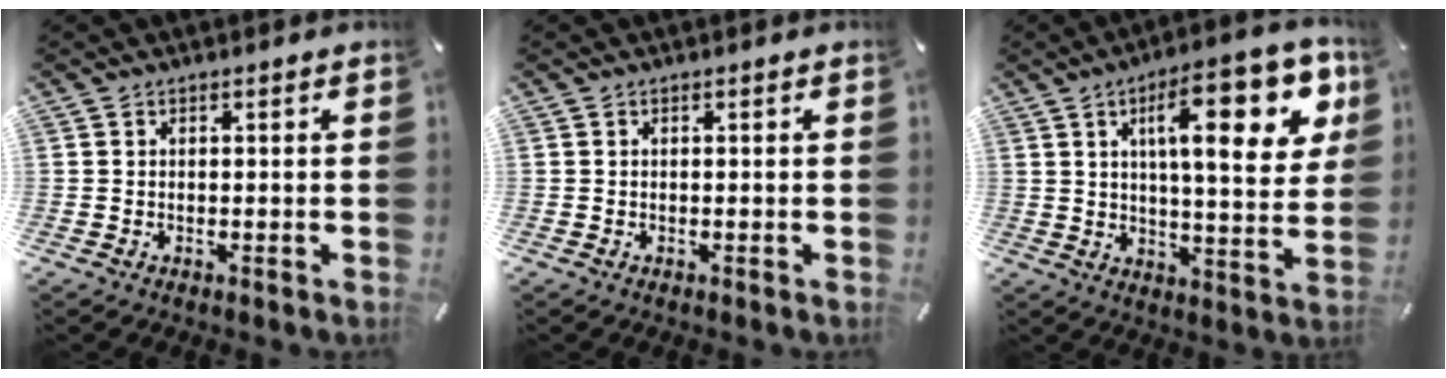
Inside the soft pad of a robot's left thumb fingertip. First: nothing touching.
{"total": 0.0}
{"total": 20.6, "force": [8.2, 7.1, 17.5], "torque": [-0.255, -0.023, 0.117]}